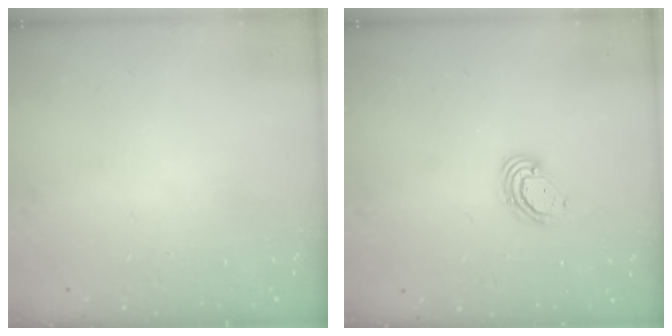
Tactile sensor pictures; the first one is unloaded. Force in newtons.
{"total": 4.9, "press": 4.8, "slide": 0.6}